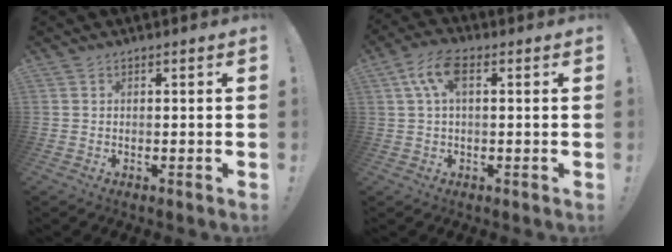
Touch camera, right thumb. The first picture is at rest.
{"total": 8.0, "force": [2.0, 3.8, 6.7], "torque": [-0.136, 0.014, 0.041]}